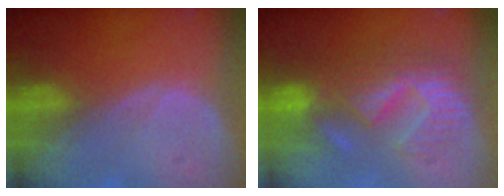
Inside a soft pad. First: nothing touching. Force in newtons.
{"total": 8.9, "press": 8.8, "slide": 1.5}